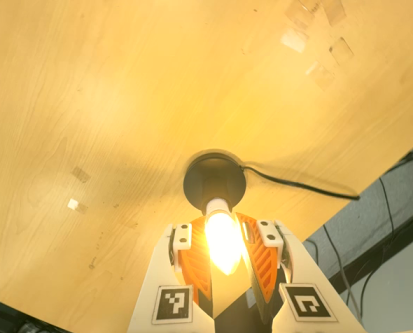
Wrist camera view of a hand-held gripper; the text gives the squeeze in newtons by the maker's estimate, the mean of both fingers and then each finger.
{"total": 14.0, "left": 12.2, "right": 15.7}